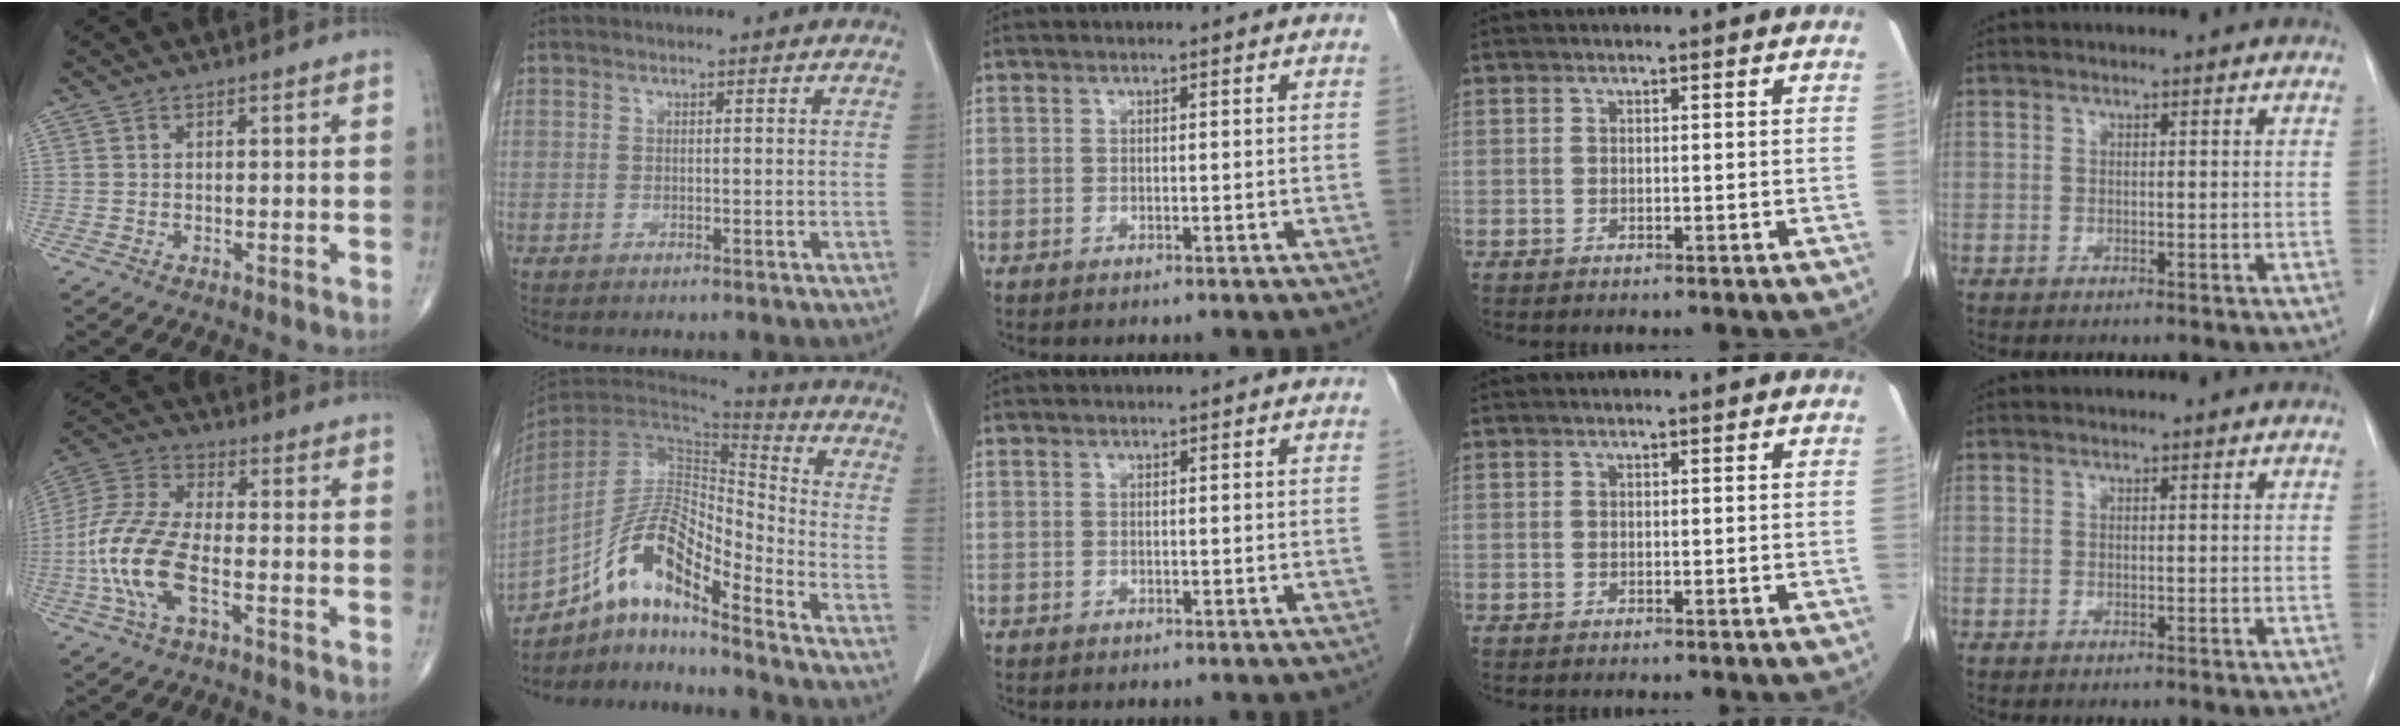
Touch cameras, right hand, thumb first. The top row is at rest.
{"thumb": {"total": 14.0, "force": [-3.9, 6.1, 11.9], "torque": [-0.269, 0.025, -0.080]}, "index": {"total": 14.9, "force": [-10.0, 3.0, 10.6], "torque": [-0.206, 0.018, -0.183]}}